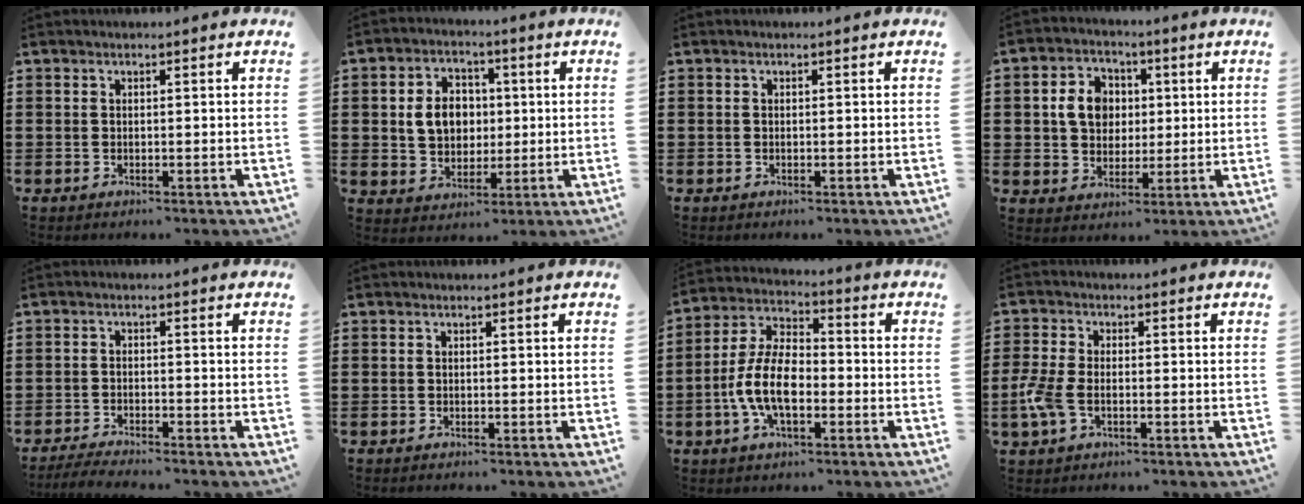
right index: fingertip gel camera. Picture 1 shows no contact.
{"total": 7.1, "force": [0.5, 5.8, 4.0], "torque": [-0.087, 0.011, 0.003]}
{"total": 0.0}
{"total": 6.9, "force": [1.0, 6.0, 3.3], "torque": [-0.085, 0.016, 0.012]}
{"total": 2.8, "force": [-2.8, -0.1, 0.4], "torque": [-0.013, -0.003, -0.059]}
{"total": 0.0}
{"total": 9.5, "force": [-2.8, 4.6, 7.8], "torque": [-0.187, -0.006, -0.059]}
{"total": 5.1, "force": [-1.6, 2.4, 4.1], "torque": [-0.106, -0.011, -0.035]}